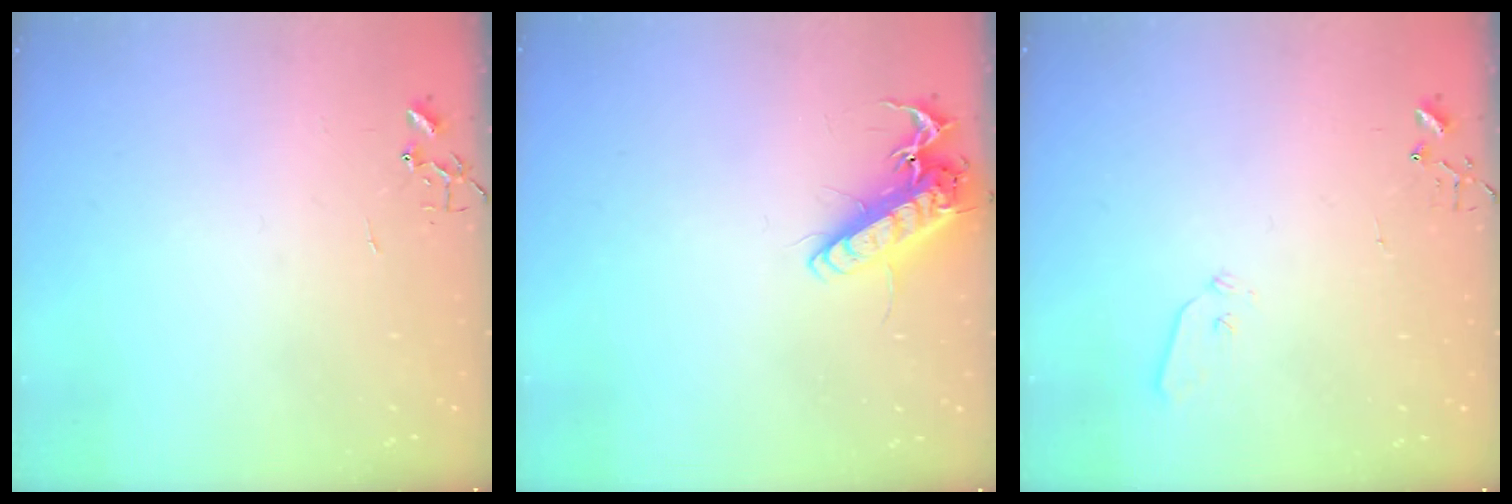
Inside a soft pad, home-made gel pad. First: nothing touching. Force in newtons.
{"total": 13.8, "press": 13.7, "slide": 1.9}
{"total": 4.4, "press": 4.4, "slide": 0.7}